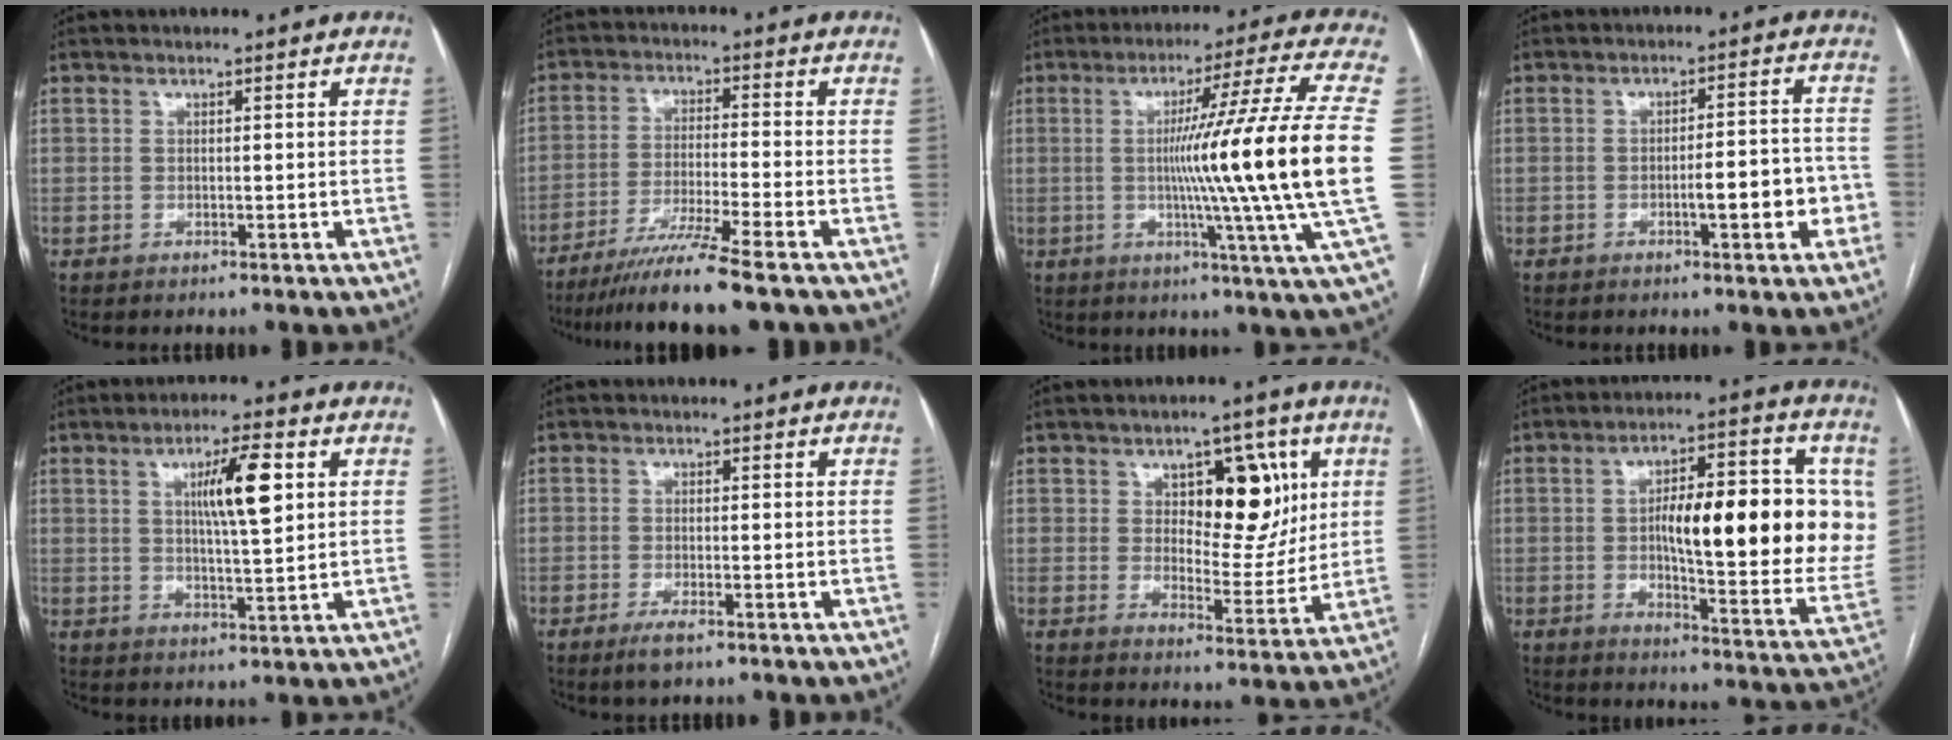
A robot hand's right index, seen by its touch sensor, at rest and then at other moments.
{"total": 10.2, "force": [-8.0, -1.6, 6.2], "torque": [-0.101, -0.035, -0.135]}
{"total": 20.6, "force": [-0.6, -3.2, 20.3], "torque": [-0.271, -0.010, -0.028]}
{"total": 7.4, "force": [-2.6, 1.5, 6.7], "torque": [-0.087, 0.021, -0.030]}
{"total": 7.9, "force": [2.4, 0.8, 7.4], "torque": [-0.126, 0.005, 0.041]}
{"total": 2.7, "force": [-1.8, 0.4, 2.0], "torque": [-0.040, -0.005, -0.033]}
{"total": 11.0, "force": [3.7, 5.5, 8.8], "torque": [-0.111, 0.015, 0.061]}
{"total": 22.1, "force": [2.5, 5.5, 21.3], "torque": [-0.259, 0.020, 0.040]}